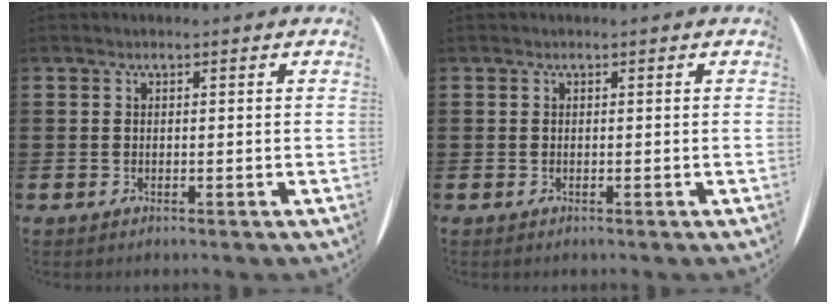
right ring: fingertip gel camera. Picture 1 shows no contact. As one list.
[{"total": 0.0}]